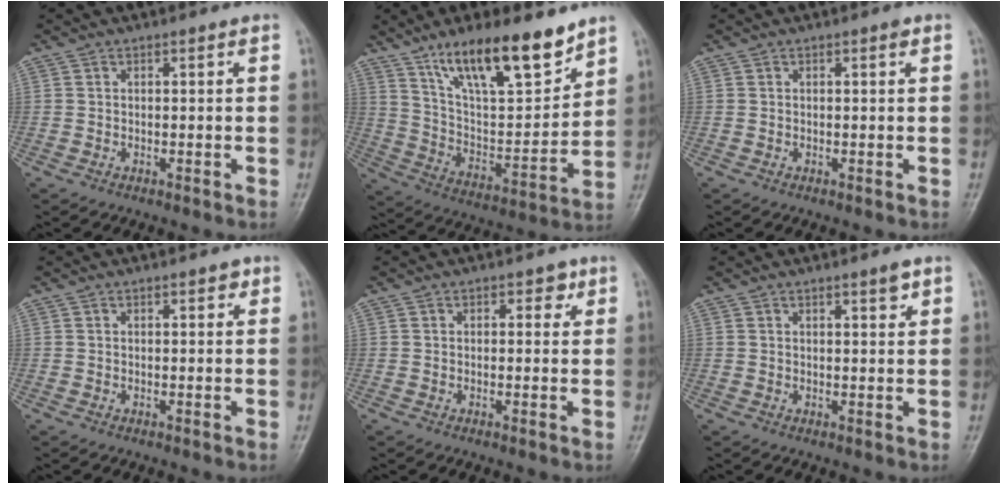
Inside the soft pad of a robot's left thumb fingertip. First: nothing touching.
{"total": 19.2, "force": [13.1, 5.8, 12.7], "torque": [-0.175, -0.068, 0.236]}
{"total": 0.7, "force": [0.4, 0.1, 0.6], "torque": [-0.011, 0.000, 0.003]}
{"total": 1.6, "force": [1.0, 0.7, 1.1], "torque": [-0.007, -0.001, 0.010]}
{"total": 2.2, "force": [1.2, 1.4, 1.3], "torque": [0.002, -0.003, 0.011]}
{"total": 2.5, "force": [1.7, 0.5, 1.8], "torque": [-0.020, -0.010, 0.024]}